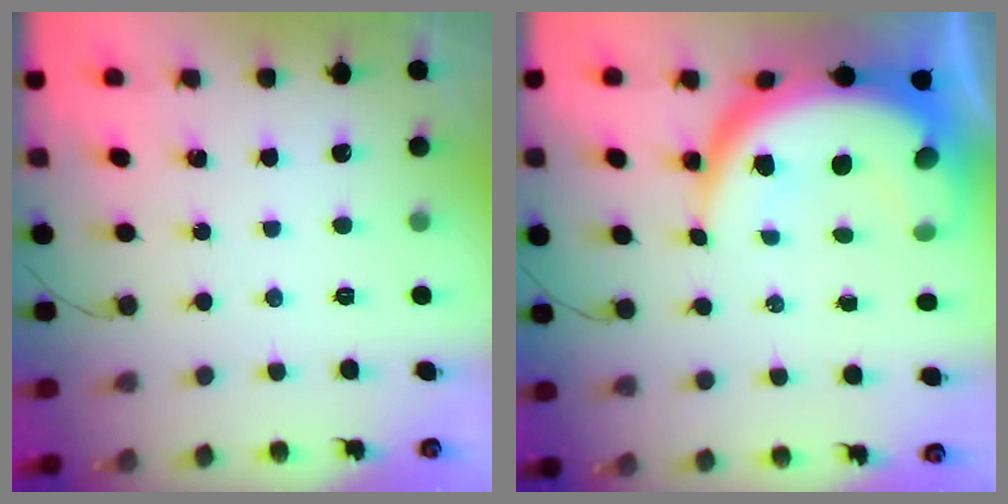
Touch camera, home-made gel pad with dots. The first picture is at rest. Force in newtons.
{"total": 14.2, "press": 14.2, "slide": 1.3}